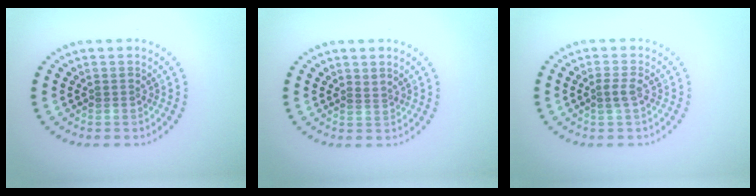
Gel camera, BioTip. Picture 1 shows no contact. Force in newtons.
{"total": 0.5, "press": 0.1, "slide": 0.5}
{"total": 1.2, "press": 1.0, "slide": 0.6}